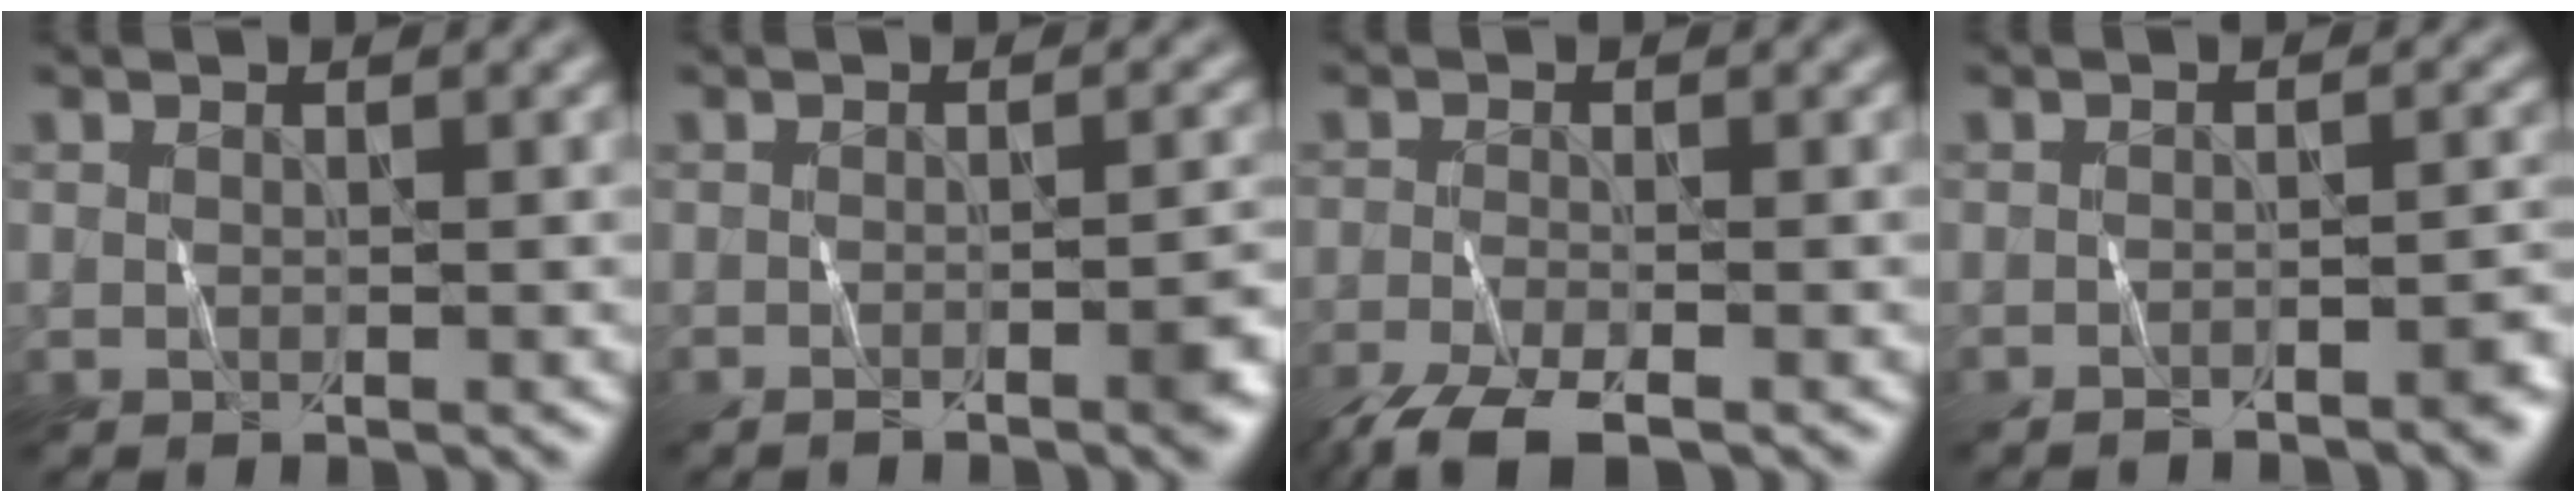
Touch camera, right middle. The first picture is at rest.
{"total": 2.8, "force": [-1.5, 0.6, 2.2], "torque": [-0.020, 0.002, -0.028]}
{"total": 4.6, "force": [-3.7, 0.8, 2.7], "torque": [-0.045, -0.010, -0.078]}
{"total": 2.4, "force": [-2.0, 0.3, 1.1], "torque": [-0.005, 0.004, -0.036]}